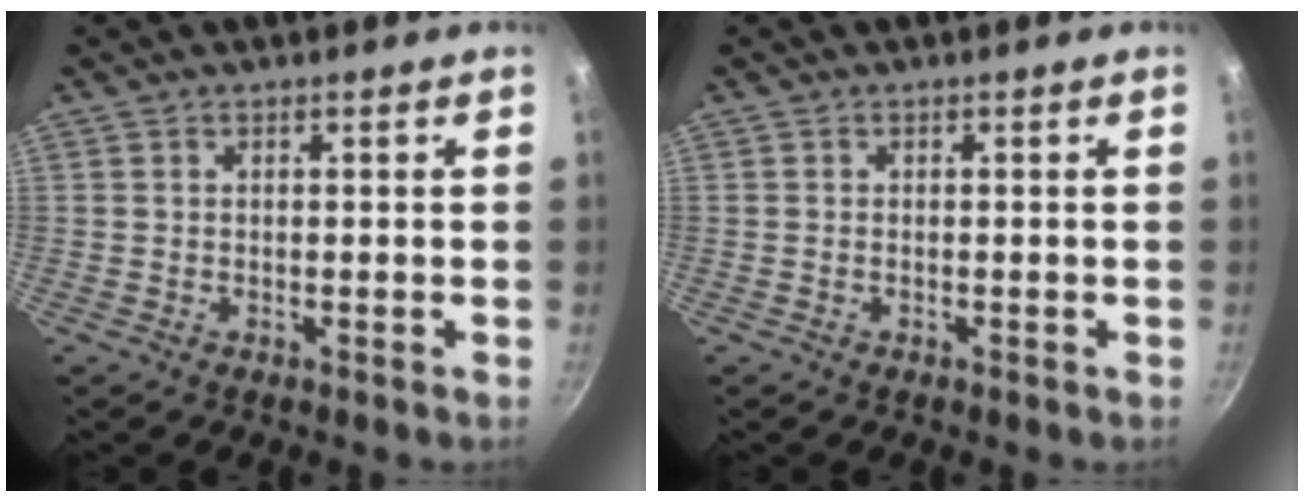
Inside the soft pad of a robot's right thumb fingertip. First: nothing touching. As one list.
[{"total": 0.0}]